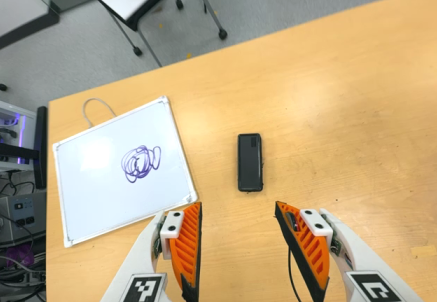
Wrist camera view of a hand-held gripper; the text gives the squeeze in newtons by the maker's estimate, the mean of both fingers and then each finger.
{"total": 0.0}